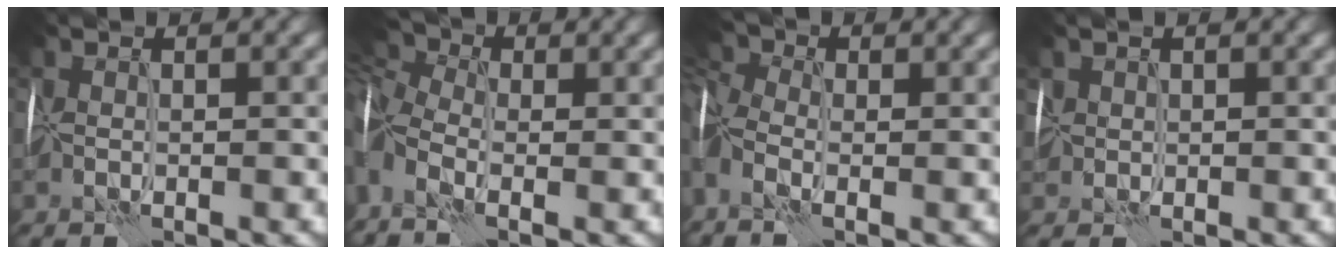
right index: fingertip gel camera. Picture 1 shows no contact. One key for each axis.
{"total": 8.5, "fx": -1.6, "fy": 4.8, "fz": 6.8, "tx": -0.163, "ty": -0.011, "tz": -0.032}
{"total": 6.7, "fx": -0.3, "fy": 4.3, "fz": 5.2, "tx": -0.123, "ty": 0.018, "tz": -0.012}
{"total": 0.9, "fx": 0.4, "fy": 0.8, "fz": 0.0, "tx": -0.005, "ty": 0.002, "tz": 0.007}